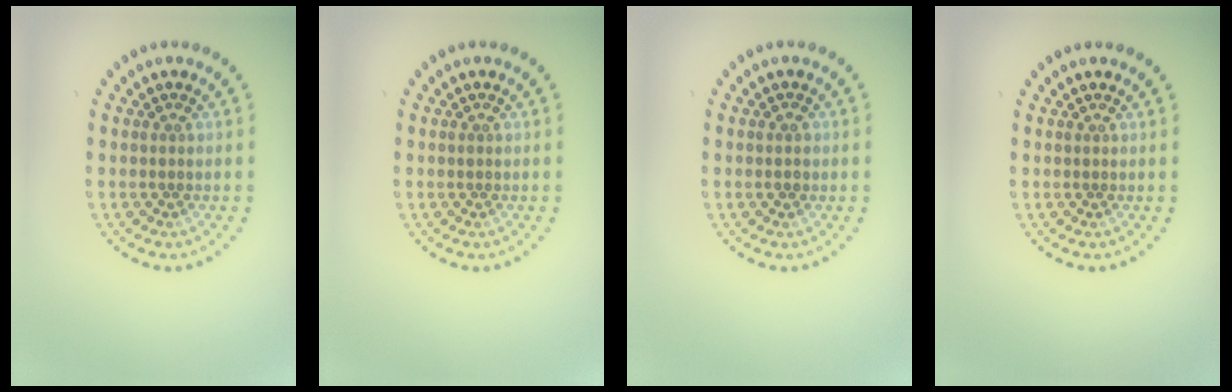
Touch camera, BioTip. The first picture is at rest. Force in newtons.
{"total": 0.0}
{"total": 1.3, "press": 1.3, "slide": 0.1}
{"total": 0.0}